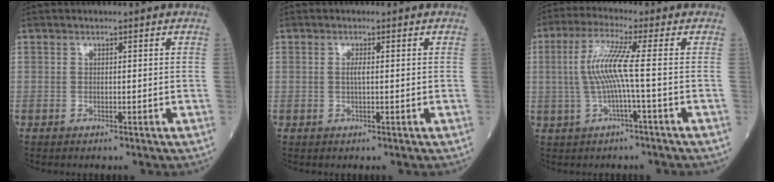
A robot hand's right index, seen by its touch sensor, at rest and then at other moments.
{"total": 1.1, "force": [0.1, 0.1, 1.1], "torque": [-0.025, 0.000, -0.001]}
{"total": 7.1, "force": [-0.1, -0.6, 7.0], "torque": [-0.152, 0.015, -0.004]}